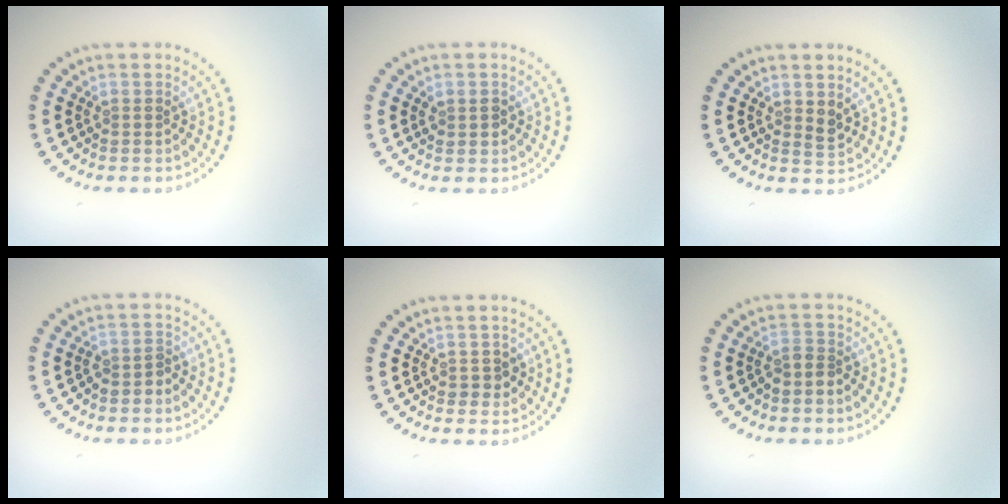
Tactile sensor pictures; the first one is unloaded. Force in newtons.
{"total": 1.4, "press": 1.3, "slide": 0.4}
{"total": 1.1, "press": 1.0, "slide": 0.4}
{"total": 1.2, "press": 1.0, "slide": 0.6}
{"total": 1.1, "press": 1.0, "slide": 0.3}
{"total": 1.4, "press": 1.2, "slide": 0.8}